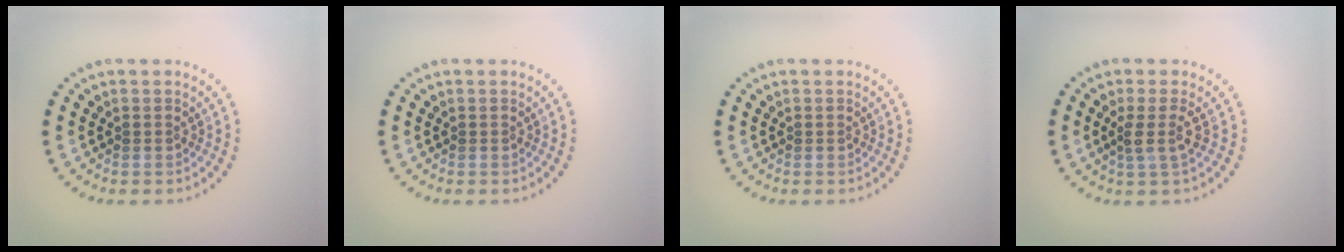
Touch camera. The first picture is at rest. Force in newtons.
{"total": 0.0}
{"total": 0.0}
{"total": 1.8, "press": 1.3, "slide": 1.3}